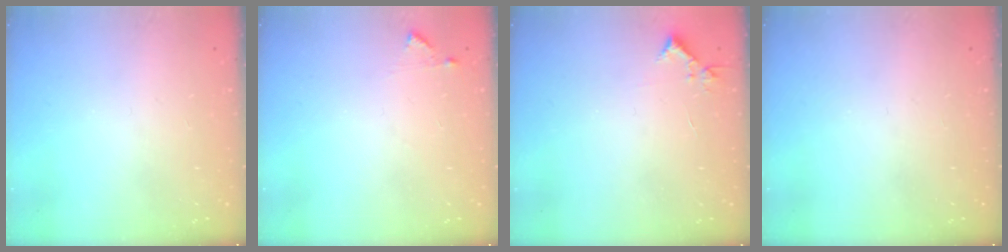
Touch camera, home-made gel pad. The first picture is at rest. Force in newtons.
{"total": 4.4, "press": 4.3, "slide": 0.4}
{"total": 4.4, "press": 4.4, "slide": 0.5}
{"total": 0.0}